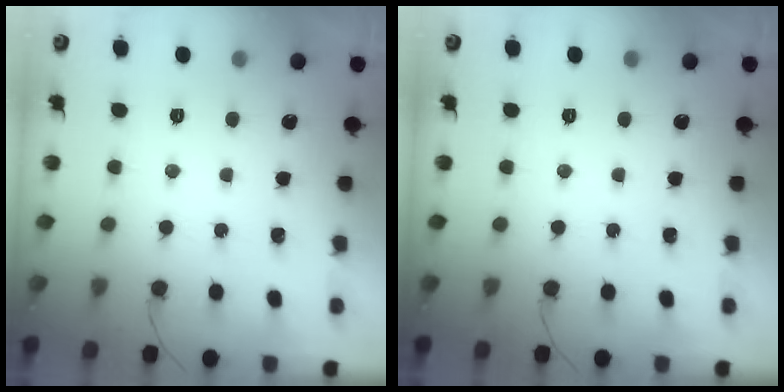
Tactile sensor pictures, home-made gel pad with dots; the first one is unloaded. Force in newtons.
{"total": 0.0}